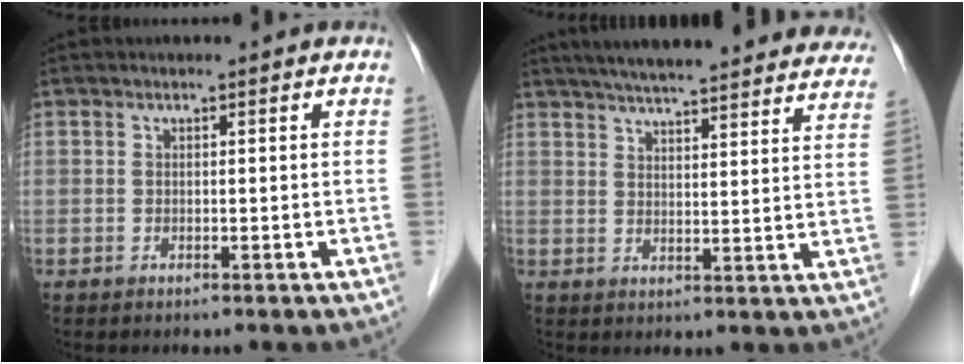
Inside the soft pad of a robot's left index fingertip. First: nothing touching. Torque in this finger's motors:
{"motor_torque": [0.09, -0.46, 0.75, 0.14]}